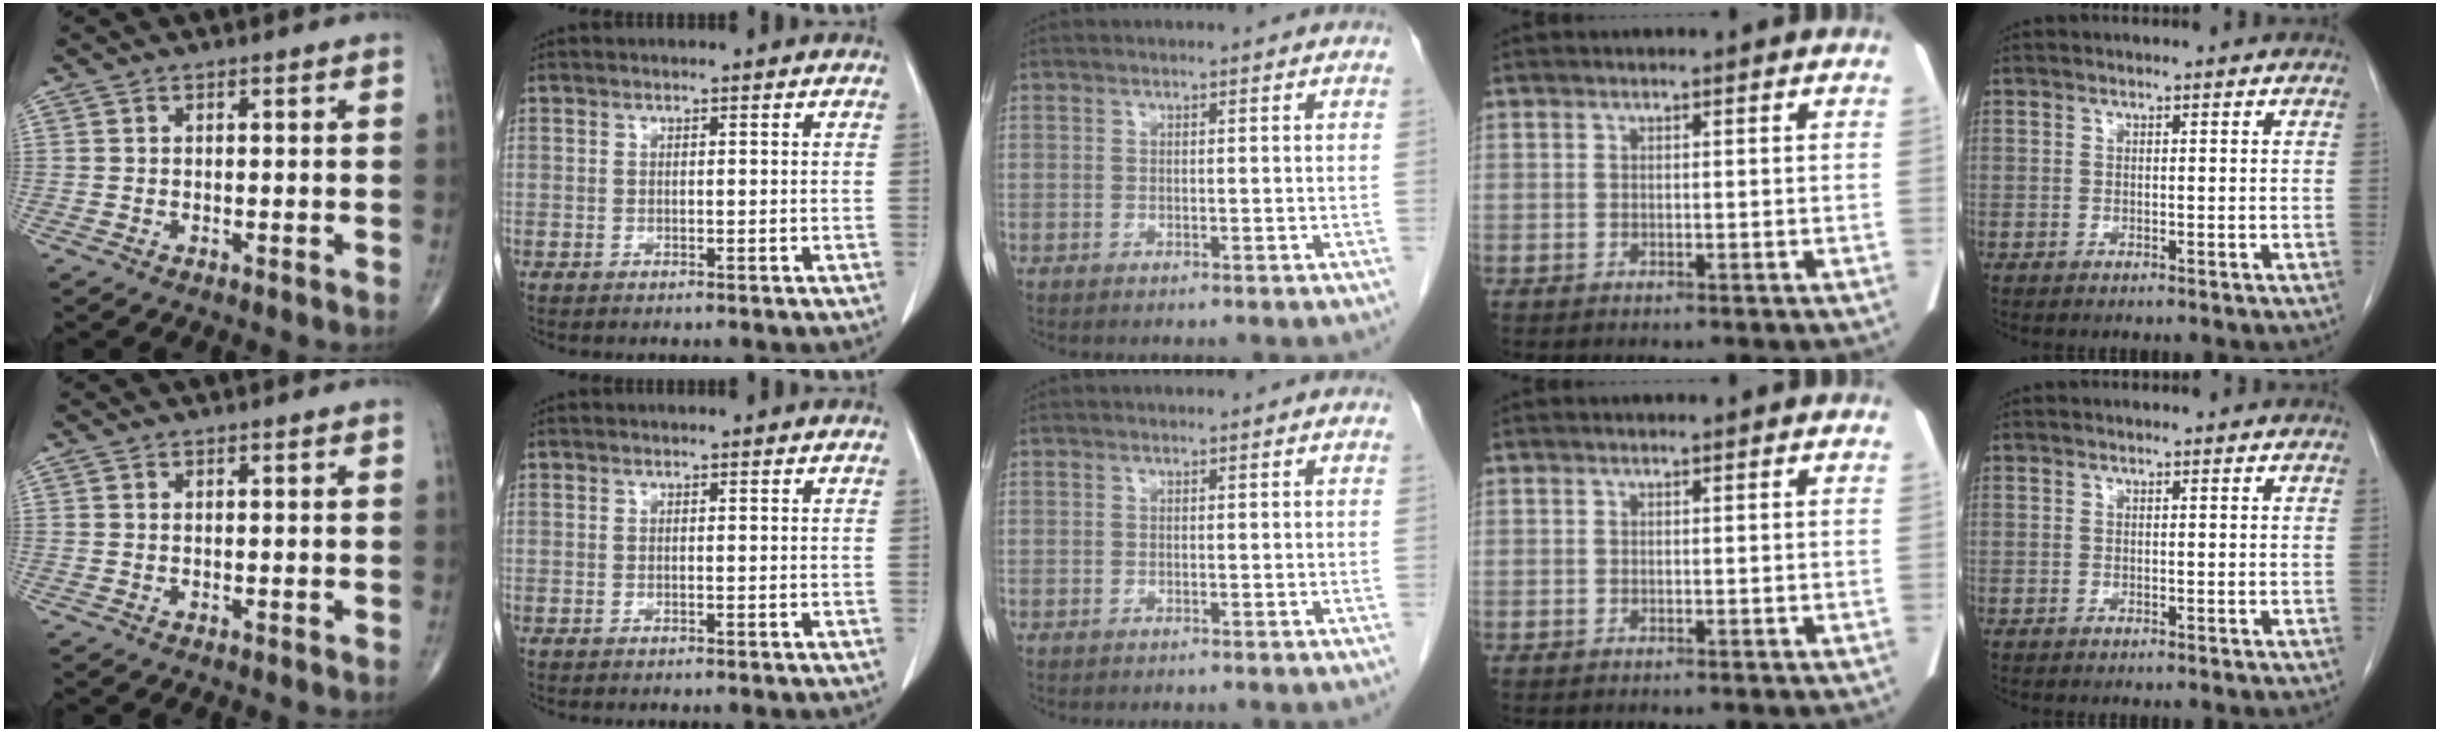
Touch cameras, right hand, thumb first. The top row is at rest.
{}